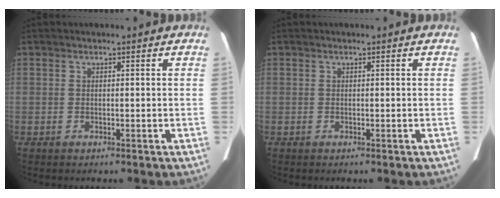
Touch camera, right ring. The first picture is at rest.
{"total": 0.0}